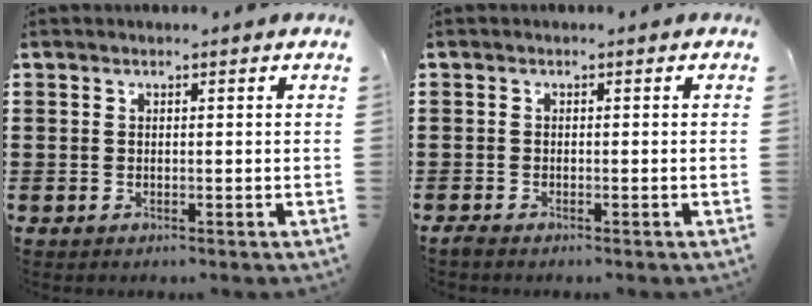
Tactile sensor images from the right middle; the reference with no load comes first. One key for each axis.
{"total": 0.8, "fx": -0.7, "fy": 0.2, "fz": 0.2, "tx": -0.007, "ty": -0.004, "tz": -0.013}